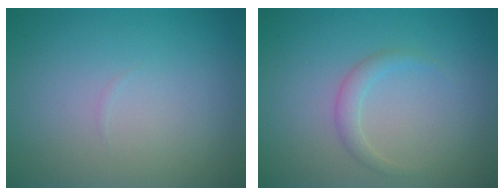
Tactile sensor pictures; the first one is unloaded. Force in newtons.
{"total": 1.4, "press": 1.4, "slide": 0.1}